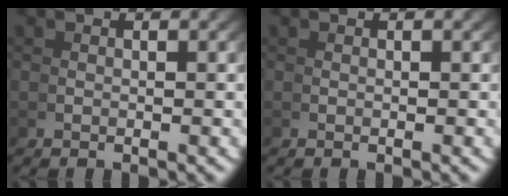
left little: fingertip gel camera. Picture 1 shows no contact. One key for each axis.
{"total": 0.0}